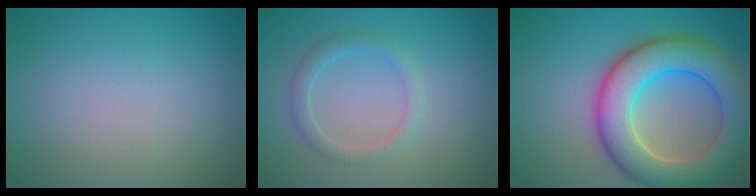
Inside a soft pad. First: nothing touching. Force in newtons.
{"total": 1.8, "press": 1.8, "slide": 0.0}
{"total": 9.9, "press": 9.8, "slide": 0.7}